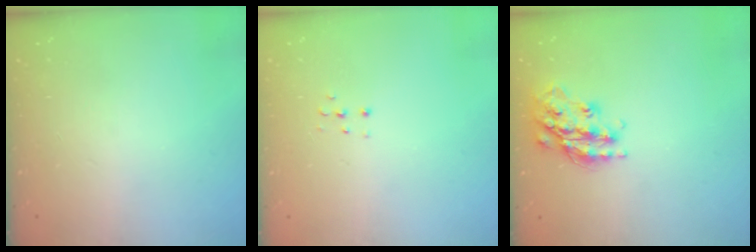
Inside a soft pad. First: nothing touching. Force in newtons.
{"total": 3.8, "press": 3.7, "slide": 0.7}
{"total": 16.9, "press": 16.9, "slide": 1.2}